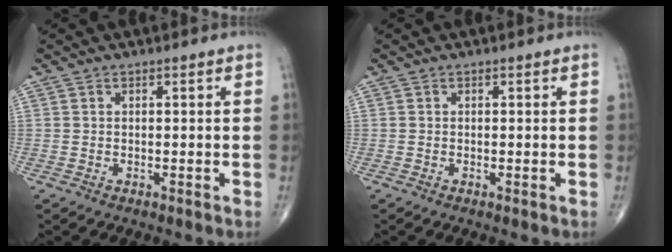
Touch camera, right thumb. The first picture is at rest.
{"total": 0.0}